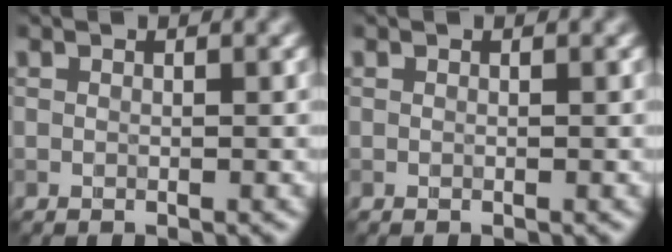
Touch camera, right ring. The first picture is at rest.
{"total": 0.0}